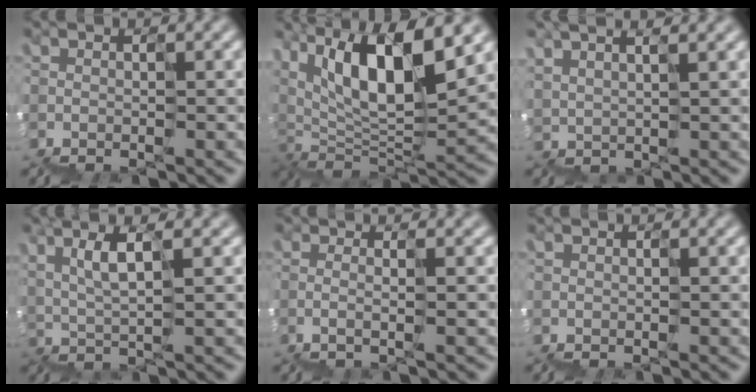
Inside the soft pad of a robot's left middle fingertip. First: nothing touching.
{"total": 9.9, "force": [6.0, 3.0, 7.3], "torque": [-0.109, 0.013, 0.117]}
{"total": 3.2, "force": [2.6, 0.9, 1.6], "torque": [0.024, 0.025, 0.045]}
{"total": 2.9, "force": [2.1, 0.2, 1.9], "torque": [-0.030, 0.010, 0.049]}
{"total": 0.6, "force": [-0.3, 0.0, 0.5], "torque": [-0.010, -0.002, -0.009]}
{"total": 0.0}